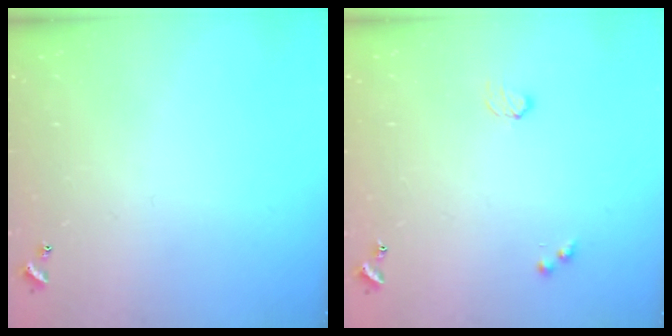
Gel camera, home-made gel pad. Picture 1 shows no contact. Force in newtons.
{"total": 2.9, "press": 2.9, "slide": 0.5}